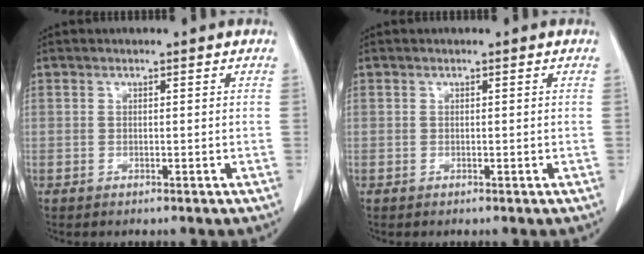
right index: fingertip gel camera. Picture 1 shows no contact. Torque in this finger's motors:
{"motor_torque": [0.03, 0.00, 0.00, 0.00]}